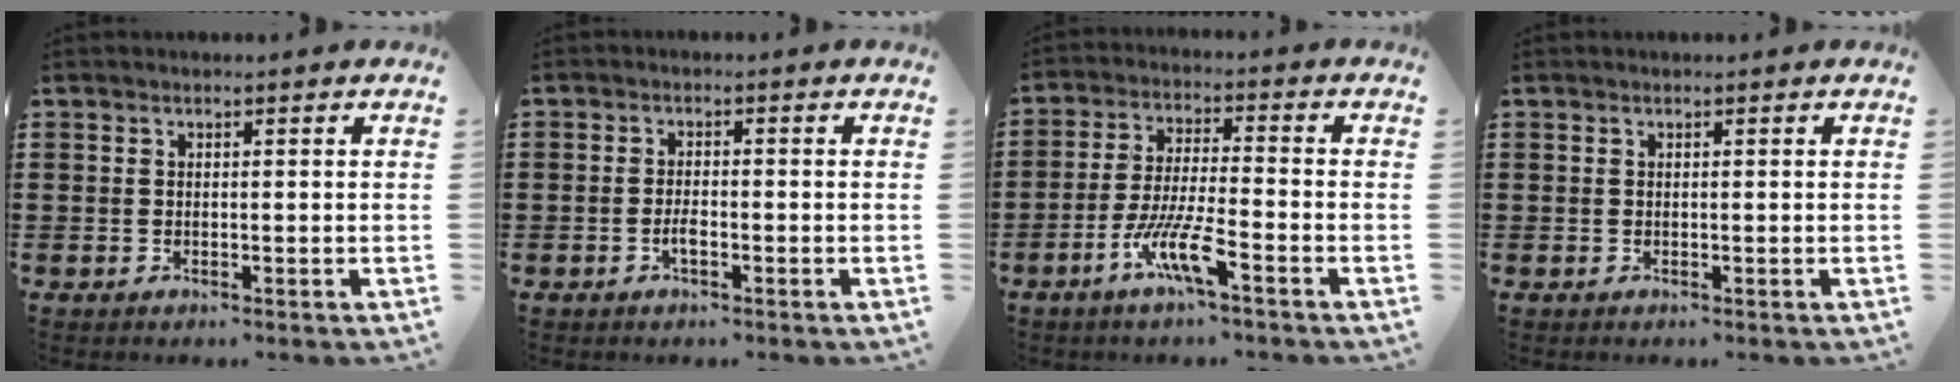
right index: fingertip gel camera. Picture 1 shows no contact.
{"total": 2.1, "force": [-0.9, 0.8, 1.6], "torque": [-0.040, -0.001, -0.020]}
{"total": 8.2, "force": [-4.7, 0.9, 6.7], "torque": [-0.145, -0.011, -0.091]}
{"total": 0.0}